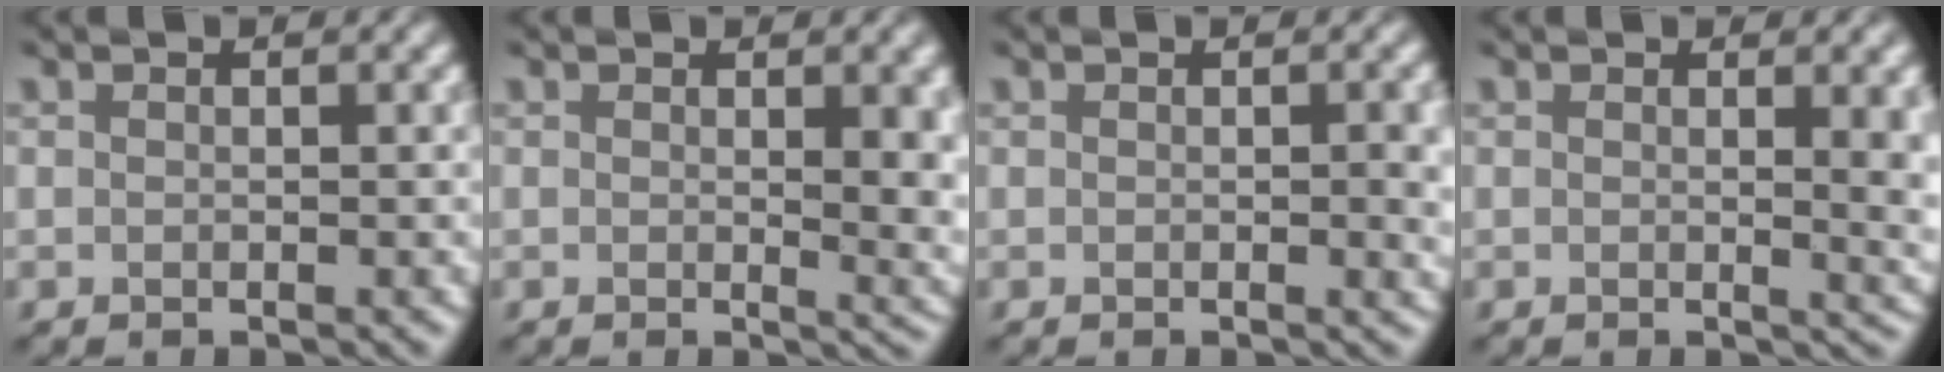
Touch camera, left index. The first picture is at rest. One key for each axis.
{"total": 4.3, "fx": 0.6, "fy": 1.4, "fz": 4.0, "tx": -0.038, "ty": -0.006, "tz": 0.013}
{"total": 2.2, "fx": 0.0, "fy": 0.5, "fz": 2.1, "tx": -0.022, "ty": -0.001, "tz": -0.002}
{"total": 4.4, "fx": 0.6, "fy": 1.6, "fz": 4.1, "tx": -0.035, "ty": -0.002, "tz": 0.010}